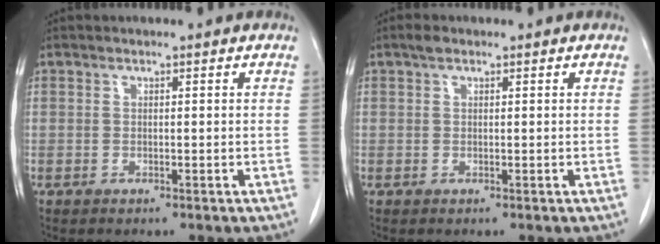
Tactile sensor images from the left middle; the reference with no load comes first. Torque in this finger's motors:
{"motor_torque": [0.14, -0.10, -0.26, -0.01]}